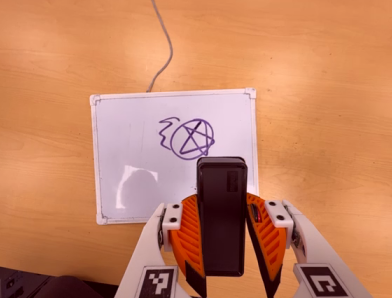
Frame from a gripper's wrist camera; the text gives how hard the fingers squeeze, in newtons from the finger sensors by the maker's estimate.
{"total": 8.5, "left": 7.0, "right": 10.0}